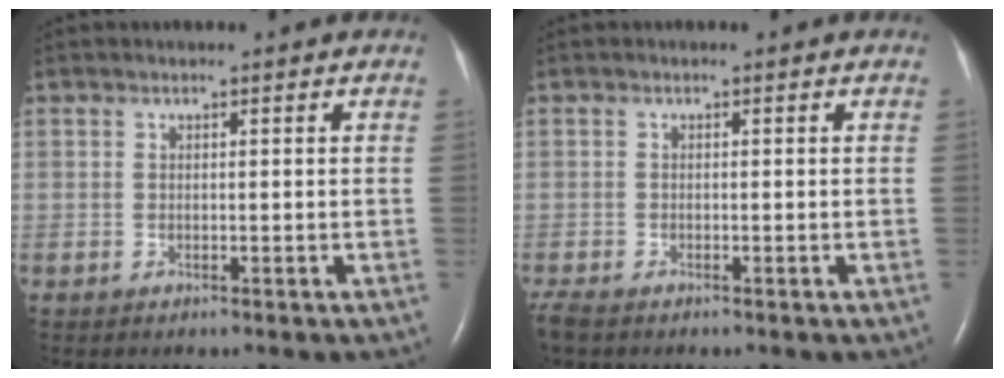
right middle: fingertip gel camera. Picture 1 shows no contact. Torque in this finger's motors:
{"motor_torque": [0.02, -0.05, 0.03, 0.02]}